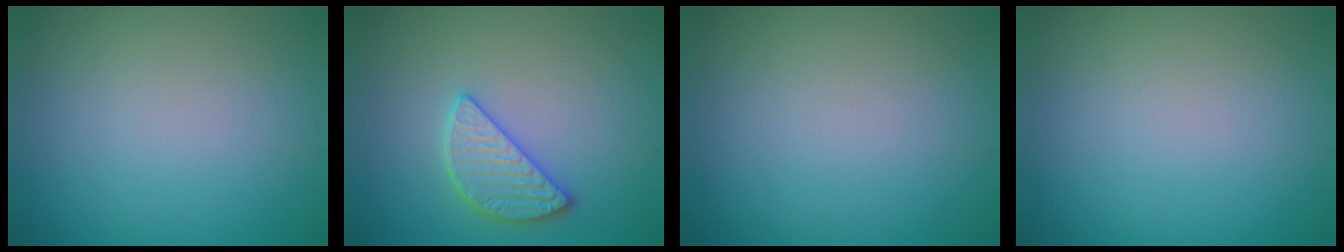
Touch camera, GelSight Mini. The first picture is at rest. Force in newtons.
{"total": 2.8, "press": 2.8, "slide": 0.3}
{"total": 0.0}
{"total": 0.0}